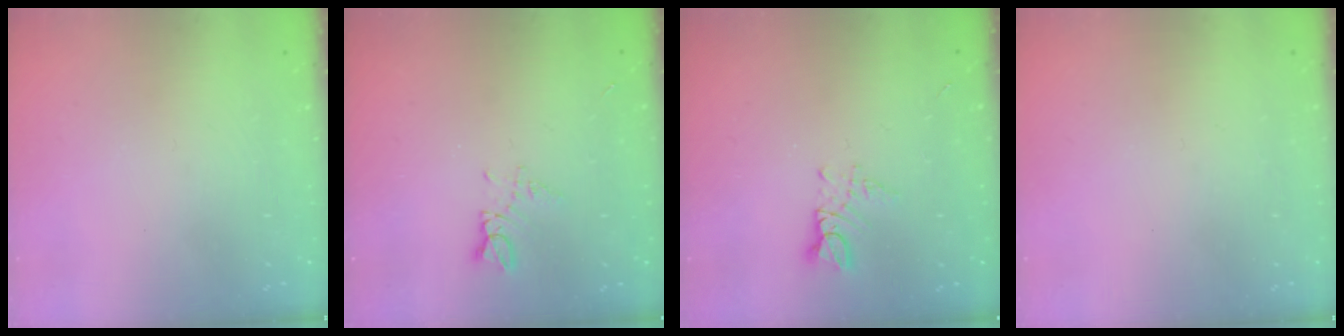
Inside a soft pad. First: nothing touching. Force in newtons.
{"total": 4.9, "press": 4.9, "slide": 0.6}
{"total": 2.7, "press": 2.7, "slide": 0.3}
{"total": 0.0}